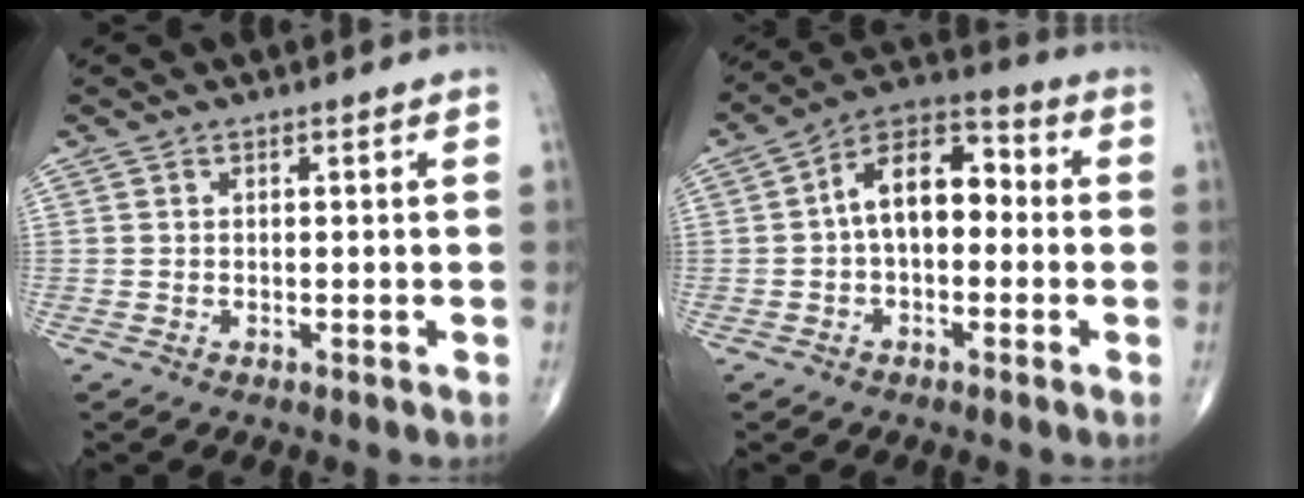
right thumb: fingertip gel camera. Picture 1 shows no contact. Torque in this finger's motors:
{"motor_torque": [0.26, 0.51, 0.70, -0.55, 0.28]}